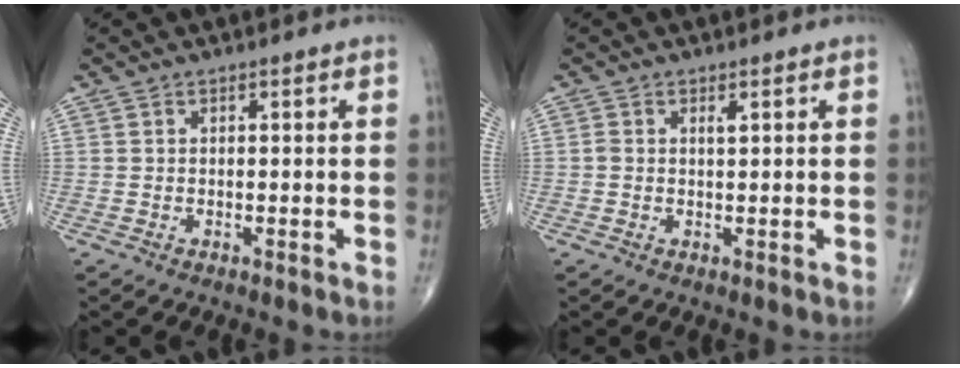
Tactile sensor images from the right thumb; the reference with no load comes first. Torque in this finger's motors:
{"motor_torque": [0.03, -0.02, 0.03, 0.04, 0.00]}